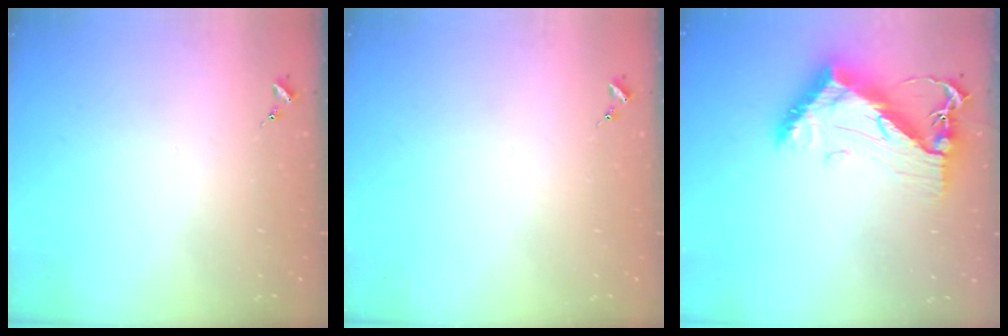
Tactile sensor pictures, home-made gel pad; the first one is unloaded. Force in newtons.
{"total": 0.0}
{"total": 12.5, "press": 12.4, "slide": 1.1}